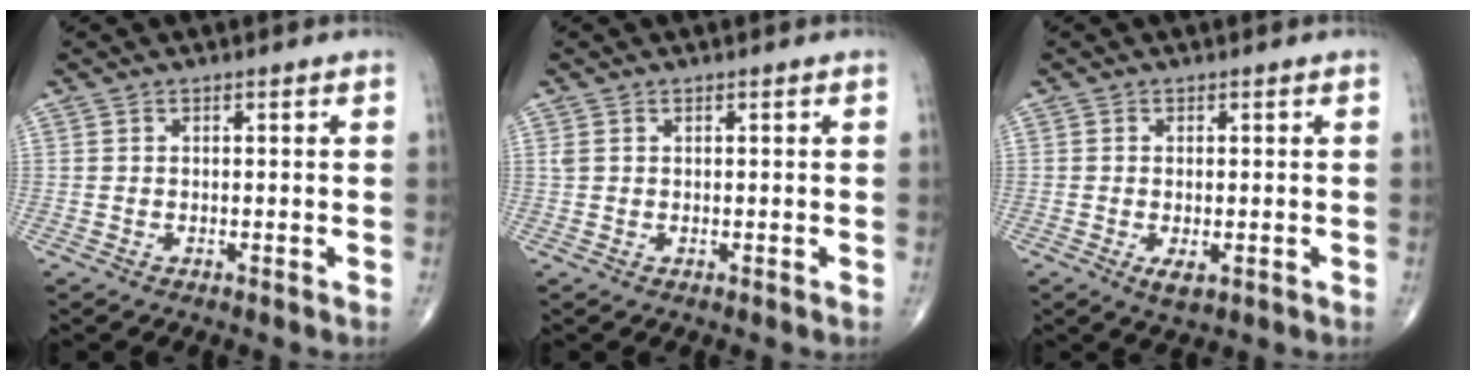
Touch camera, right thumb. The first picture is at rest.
{"total": 0.9, "force": [0.4, 0.4, 0.6], "torque": [-0.018, 0.012, 0.014]}
{"total": 5.9, "force": [-1.2, 3.0, 4.9], "torque": [-0.070, -0.015, -0.005]}